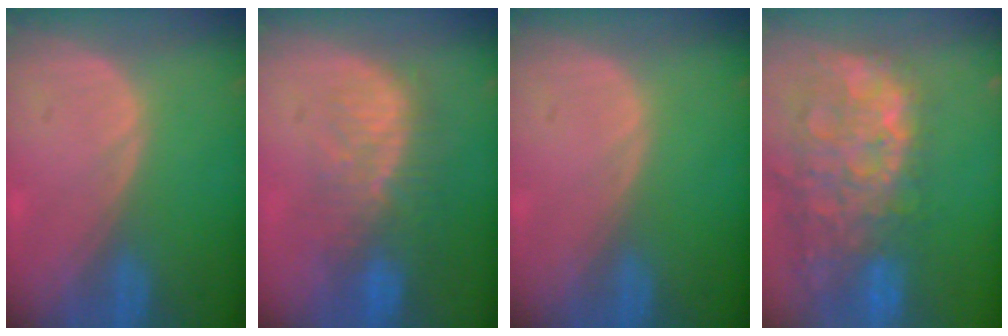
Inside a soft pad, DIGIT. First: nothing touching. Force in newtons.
{"total": 10.0, "press": 8.5, "slide": 5.2}
{"total": 0.0}
{"total": 14.7, "press": 11.9, "slide": 8.5}